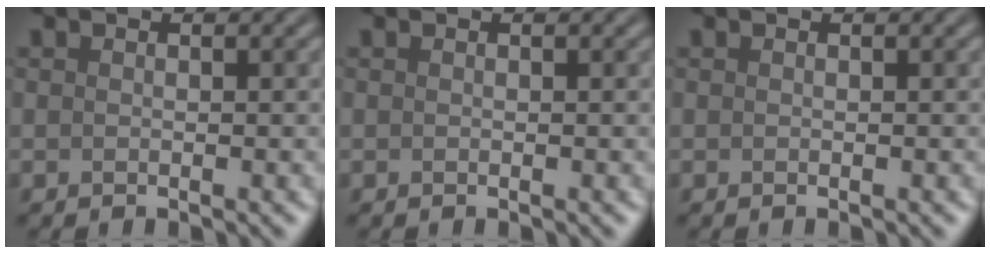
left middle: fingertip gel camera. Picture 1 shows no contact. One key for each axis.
{"total": 0.0}
{"total": 0.0}